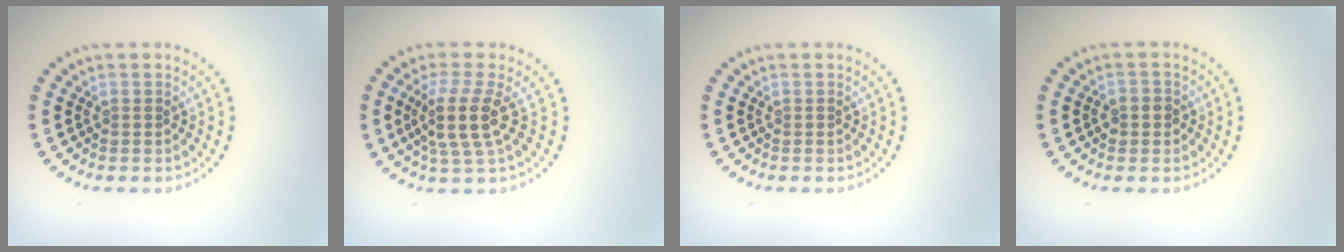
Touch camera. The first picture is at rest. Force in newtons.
{"total": 4.0, "press": 3.1, "slide": 2.5}
{"total": 0.0}
{"total": 1.6, "press": 1.5, "slide": 0.4}